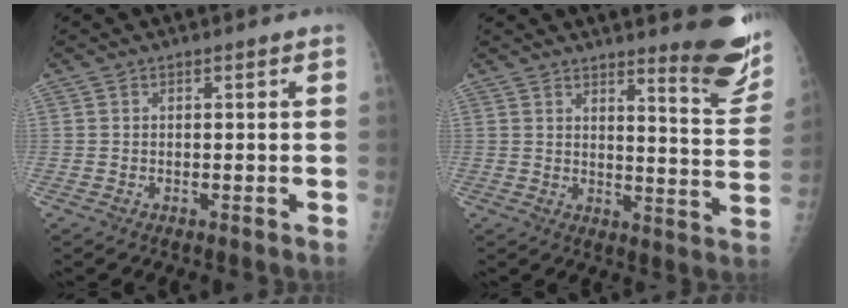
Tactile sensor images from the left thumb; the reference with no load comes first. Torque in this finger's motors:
{"motor_torque": [0.09, -0.04, 0.17, 0.01, 0.07]}